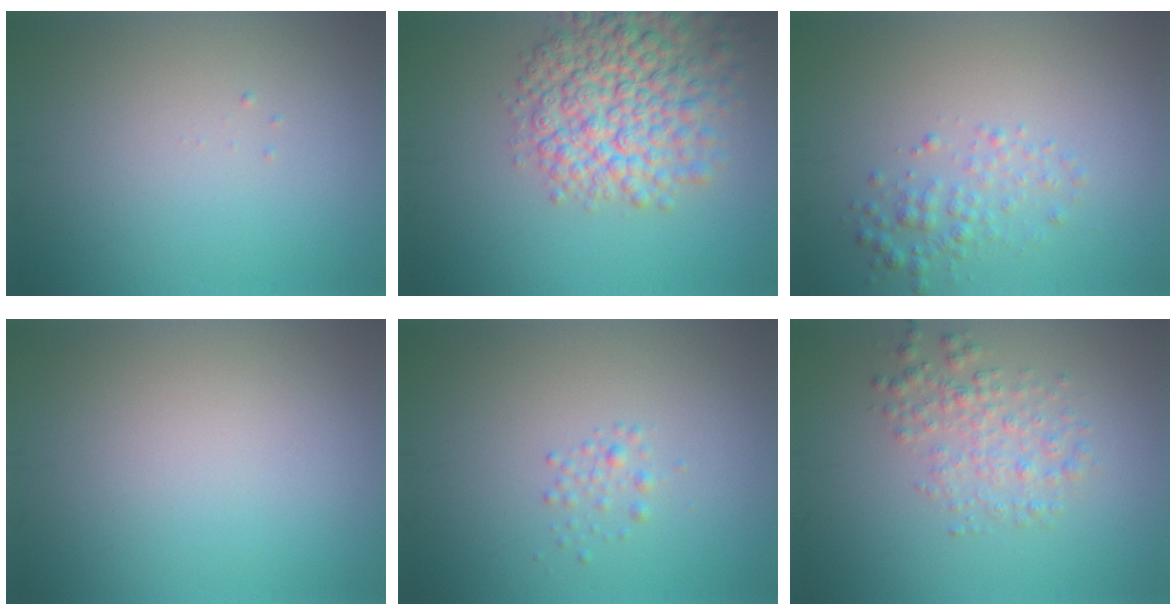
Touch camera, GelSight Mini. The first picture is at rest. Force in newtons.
{"total": 8.3, "press": 8.3, "slide": 0.3}
{"total": 2.3, "press": 2.3, "slide": 0.1}
{"total": 0.0}
{"total": 1.1, "press": 1.1, "slide": 0.1}
{"total": 2.9, "press": 2.9, "slide": 0.1}